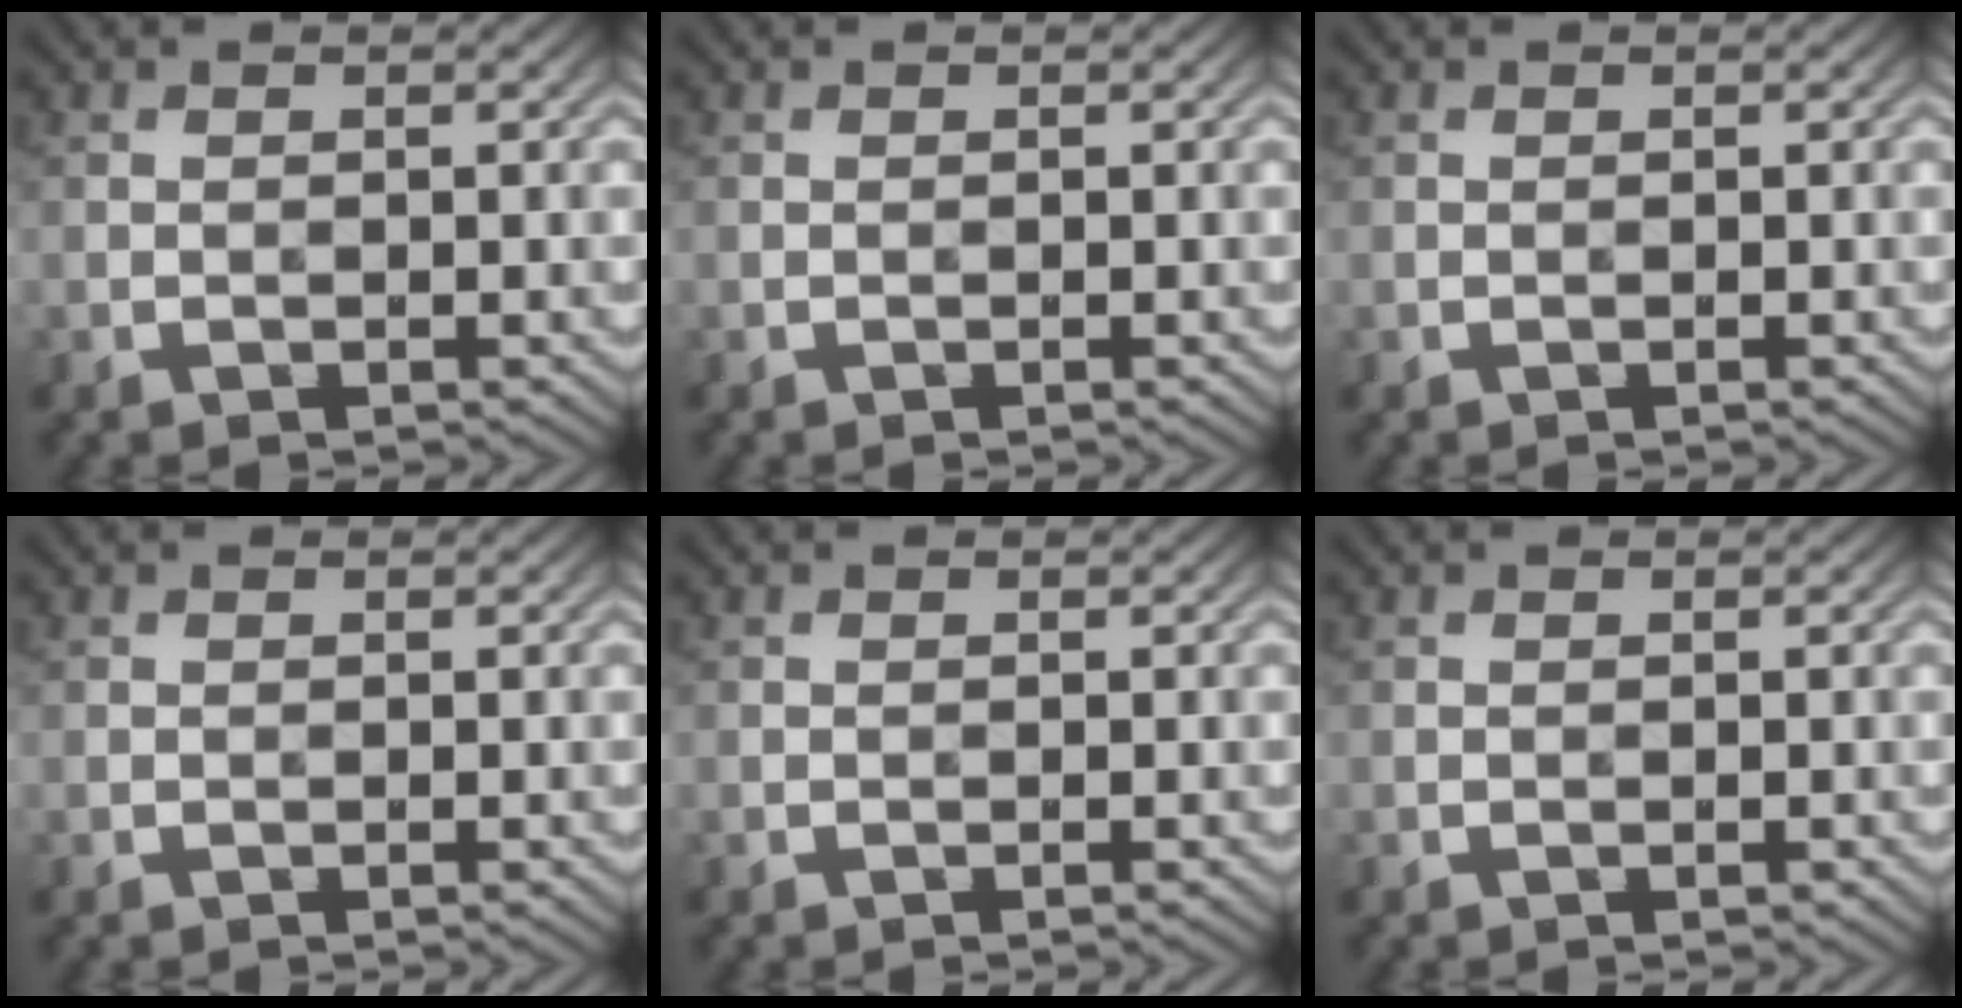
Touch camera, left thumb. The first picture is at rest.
{"total": 0.0}
{"total": 0.0}
{"total": 0.0}
{"total": 0.0}
{"total": 0.0}